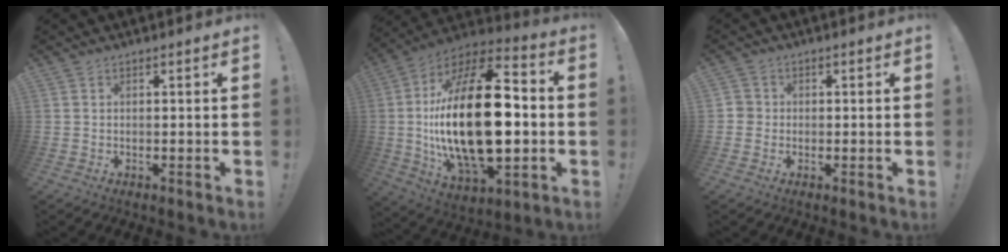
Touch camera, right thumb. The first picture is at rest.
{"total": 33.4, "force": [-0.9, 16.0, 29.3], "torque": [-0.560, 0.001, -0.015]}
{"total": 2.7, "force": [-0.6, 2.5, 0.7], "torque": [-0.013, 0.008, -0.011]}